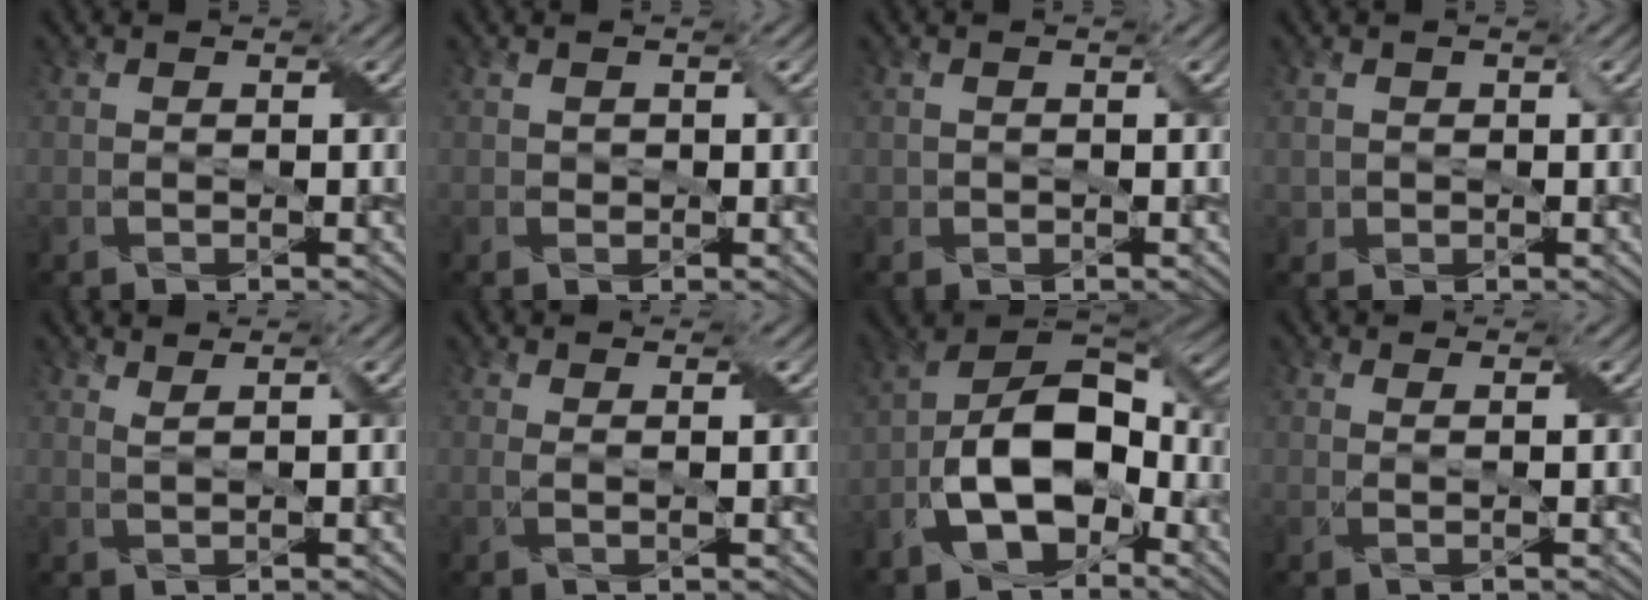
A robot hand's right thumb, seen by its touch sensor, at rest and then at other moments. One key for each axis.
{"total": 0.6, "fx": 0.1, "fy": 0.6, "fz": 0.1, "tx": -0.007, "ty": -0.002, "tz": 0.003}
{"total": 0.8, "fx": 0.0, "fy": 0.8, "fz": 0.1, "tx": -0.008, "ty": -0.002, "tz": -0.001}
{"total": 1.6, "fx": 0.2, "fy": 1.6, "fz": 0.4, "tx": -0.013, "ty": -0.003, "tz": 0.003}
{"total": 1.5, "fx": 1.2, "fy": 0.1, "fz": 0.9, "tx": -0.020, "ty": 0.001, "tz": 0.017}
{"total": 1.3, "fx": 0.5, "fy": 0.1, "fz": 1.2, "tx": -0.026, "ty": 0.006, "tz": 0.004}
{"total": 12.4, "fx": -4.7, "fy": 7.0, "fz": 9.2, "tx": -0.170, "ty": -0.003, "tz": -0.099}
{"total": 1.4, "fx": 0.5, "fy": 0.2, "fz": 1.3, "tx": -0.028, "ty": 0.008, "tz": -0.002}